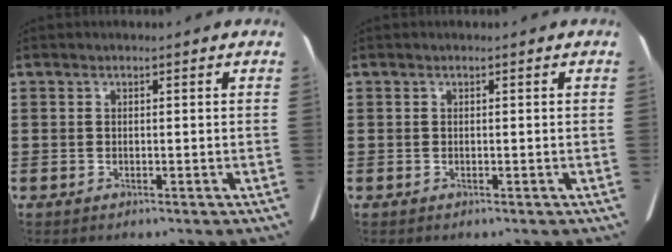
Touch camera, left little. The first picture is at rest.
{"total": 0.0}